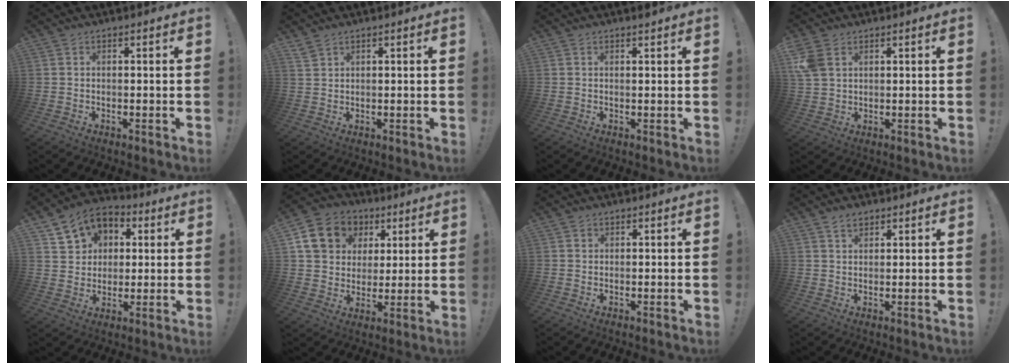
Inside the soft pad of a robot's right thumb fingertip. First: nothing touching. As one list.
[{"total": 2.2, "force": [1.8, 0.7, 1.0], "torque": [-0.027, -0.006, 0.035]}, {"total": 1.0, "force": [0.8, -0.2, 0.6], "torque": [-0.001, -0.004, 0.012]}, {"total": 6.2, "force": [2.6, 4.4, 3.5], "torque": [-0.075, -0.004, 0.052]}, {"total": 10.2, "force": [4.1, 8.9, 3.0], "torque": [-0.044, -0.020, 0.084]}, {"total": 14.6, "force": [5.6, 12.1, 5.9], "torque": [-0.076, -0.020, 0.120]}, {"total": 0.7, "force": [0.4, 0.5, 0.0], "torque": [0.001, -0.001, 0.008]}, {"total": 2.6, "force": [1.9, 1.5, 1.1], "torque": [-0.015, -0.006, 0.034]}]